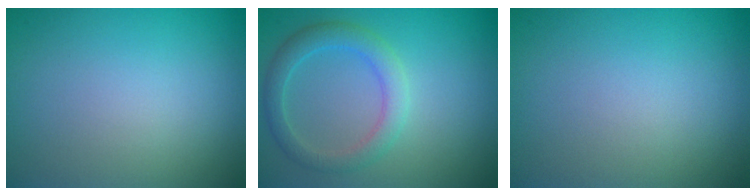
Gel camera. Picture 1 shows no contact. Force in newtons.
{"total": 2.9, "press": 2.9, "slide": 0.2}
{"total": 0.0}